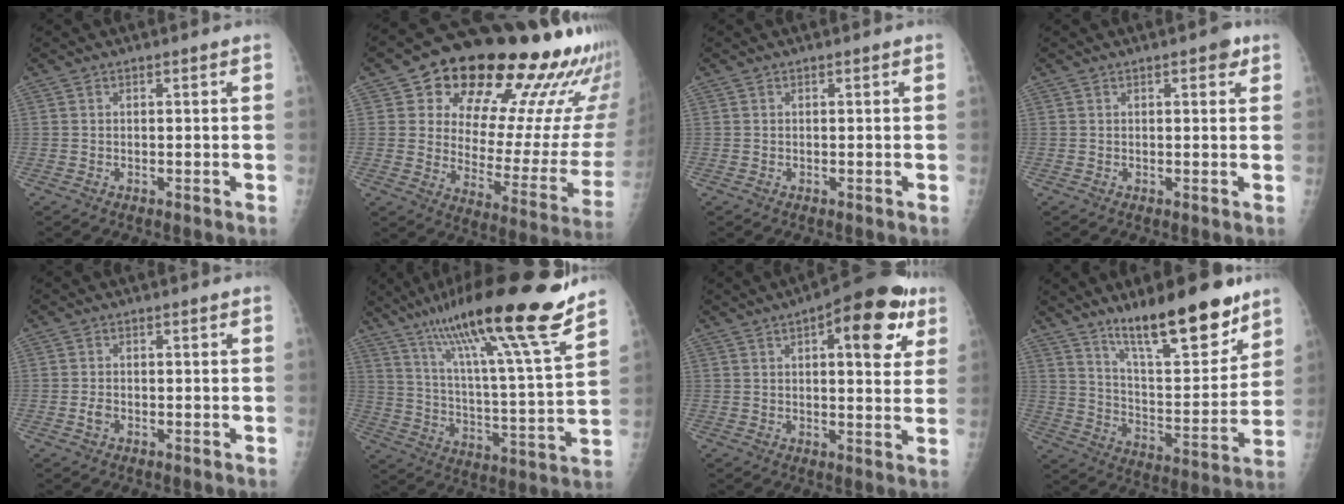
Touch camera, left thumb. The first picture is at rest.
{"total": 28.6, "force": [19.5, 10.8, 18.0], "torque": [-0.218, -0.081, 0.264]}
{"total": 0.0}
{"total": 2.6, "force": [1.5, 1.0, 1.9], "torque": [-0.015, -0.002, 0.014]}
{"total": 1.4, "force": [-0.4, 0.9, 0.9], "torque": [-0.015, 0.001, -0.008]}
{"total": 25.4, "force": [18.7, 1.7, 17.1], "torque": [-0.267, -0.072, 0.304]}
{"total": 14.9, "force": [6.4, 5.7, 12.2], "torque": [-0.121, -0.006, 0.076]}
{"total": 19.7, "force": [14.1, 5.5, 12.6], "torque": [-0.159, -0.090, 0.235]}